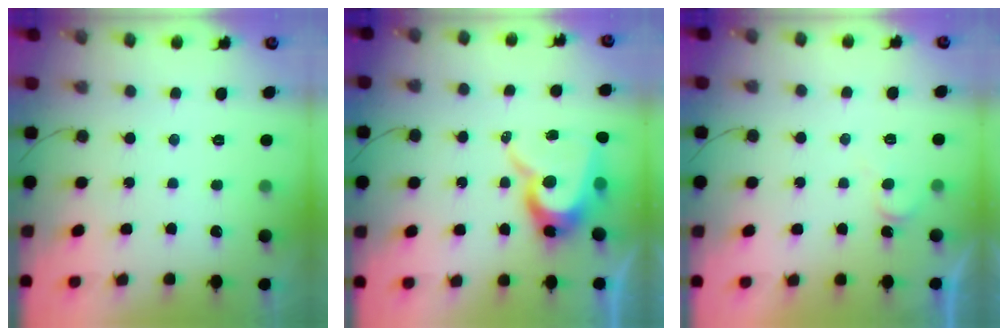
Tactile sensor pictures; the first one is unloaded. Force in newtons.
{"total": 12.7, "press": 12.7, "slide": 1.0}
{"total": 5.9, "press": 5.9, "slide": 0.6}